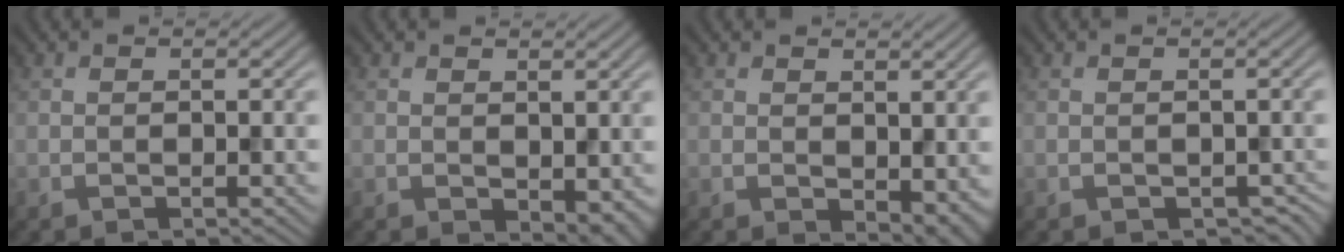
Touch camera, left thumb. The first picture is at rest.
{"total": 2.7, "force": [0.3, 1.7, 2.1], "torque": [-0.033, -0.009, 0.011]}
{"total": 3.7, "force": [0.3, 2.4, 2.8], "torque": [-0.045, -0.014, 0.011]}
{"total": 1.3, "force": [-0.5, 1.1, 0.6], "torque": [-0.018, -0.015, -0.003]}